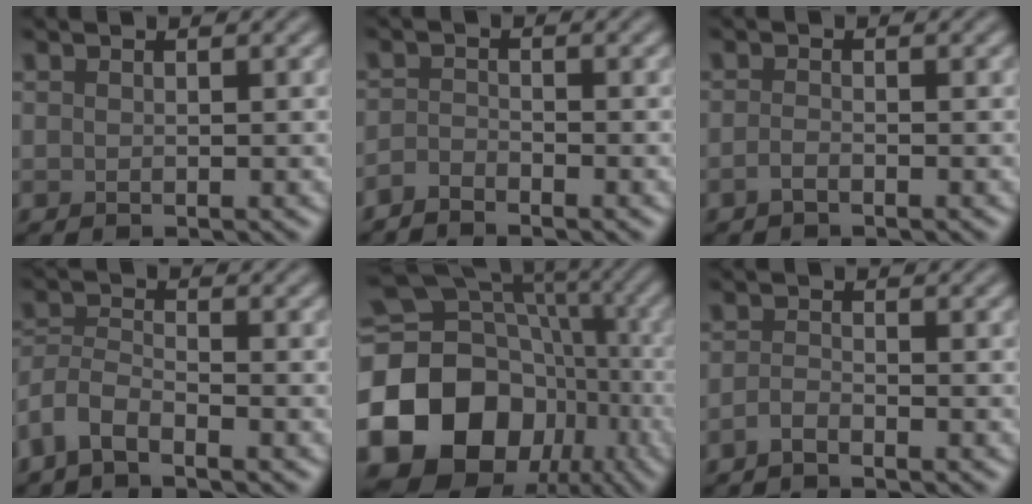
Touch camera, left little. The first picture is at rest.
{"total": 1.5, "force": [-1.4, 0.3, 0.3], "torque": [-0.010, -0.001, -0.035]}
{"total": 0.9, "force": [-0.6, 0.3, 0.6], "torque": [-0.015, 0.002, -0.015]}
{"total": 3.5, "force": [-2.7, 1.1, 1.9], "torque": [-0.041, -0.001, -0.065]}
{"total": 20.6, "force": [-4.6, 17.0, 10.7], "torque": [-0.198, -0.013, -0.077]}
{"total": 1.2, "force": [-0.9, 0.3, 0.6], "torque": [-0.016, 0.002, -0.025]}